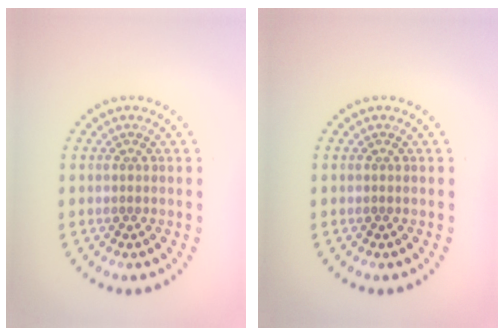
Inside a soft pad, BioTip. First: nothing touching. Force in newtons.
{"total": 0.0}